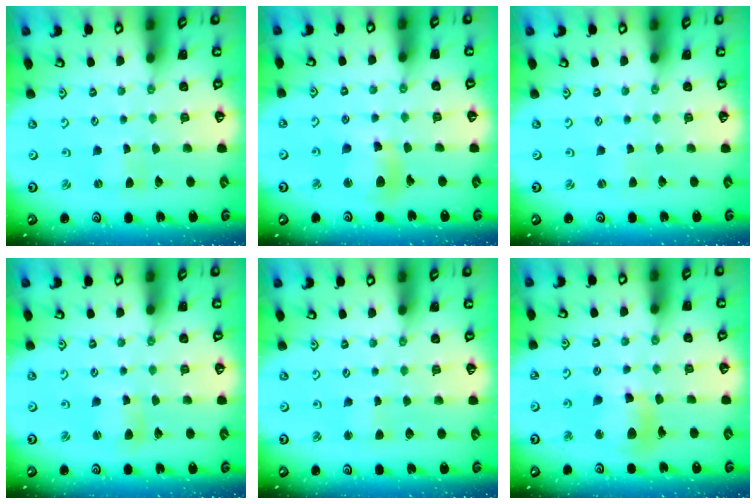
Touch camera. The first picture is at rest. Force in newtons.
{"total": 11.0, "press": 10.8, "slide": 1.9}
{"total": 1.1, "press": 1.1, "slide": 0.3}
{"total": 4.2, "press": 4.2, "slide": 0.5}
{"total": 2.2, "press": 2.2, "slide": 0.2}
{"total": 12.5, "press": 12.4, "slide": 1.5}